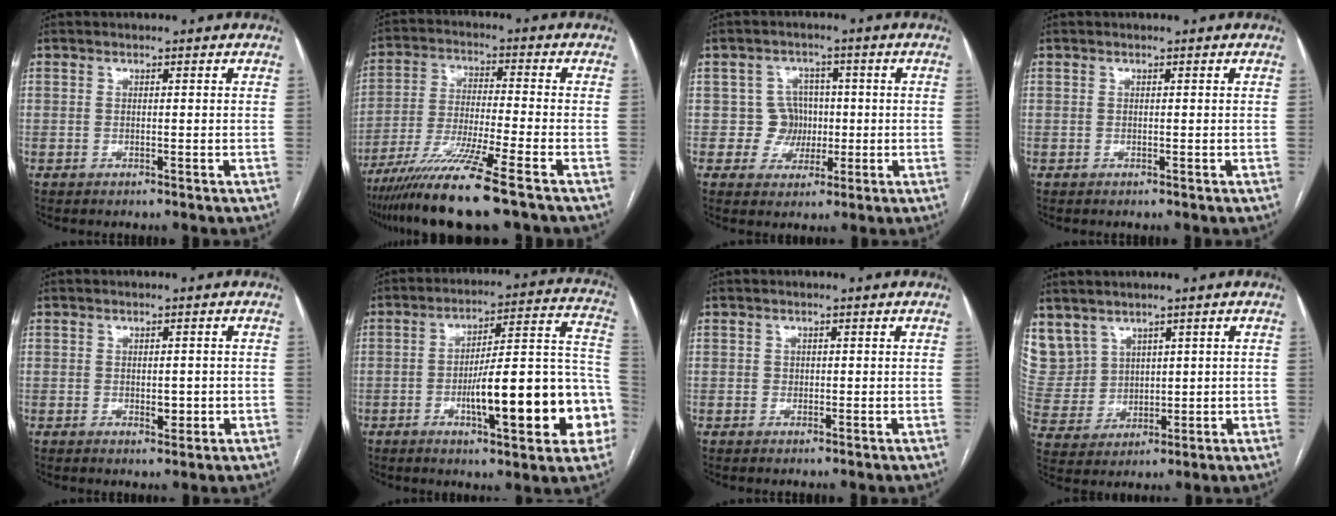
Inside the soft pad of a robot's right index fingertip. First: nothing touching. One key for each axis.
{"total": 12.8, "fx": -9.2, "fy": -1.1, "fz": 8.8, "tx": -0.168, "ty": -0.040, "tz": -0.163}
{"total": 4.8, "fx": -0.1, "fy": 4.7, "fz": 0.5, "tx": 0.004, "ty": 0.016, "tz": 0.001}
{"total": 0.0}
{"total": 2.0, "fx": -0.3, "fy": 1.2, "fz": 1.6, "tx": -0.022, "ty": 0.000, "tz": 0.001}
{"total": 19.6, "fx": -5.8, "fy": 4.0, "fz": 18.3, "tx": -0.201, "ty": 0.036, "tz": -0.072}
{"total": 0.7, "fx": 0.1, "fy": 0.6, "fz": 0.2, "tx": 0.003, "ty": 0.002, "tz": 0.000}
{"total": 10.4, "fx": 6.0, "fy": 8.3, "fz": 1.6, "tx": -0.068, "ty": 0.040, "tz": 0.156}